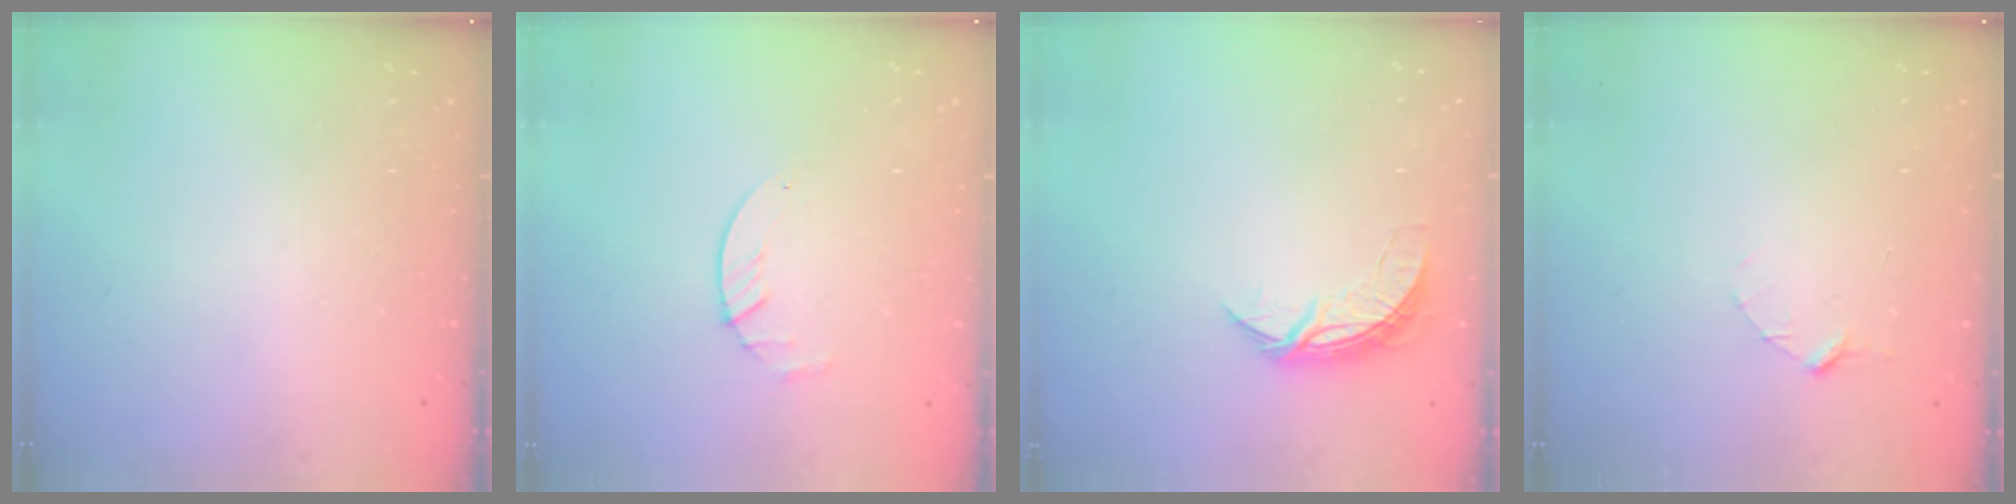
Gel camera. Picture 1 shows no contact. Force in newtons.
{"total": 2.9, "press": 2.9, "slide": 0.4}
{"total": 6.5, "press": 6.5, "slide": 0.4}
{"total": 2.9, "press": 2.9, "slide": 0.3}